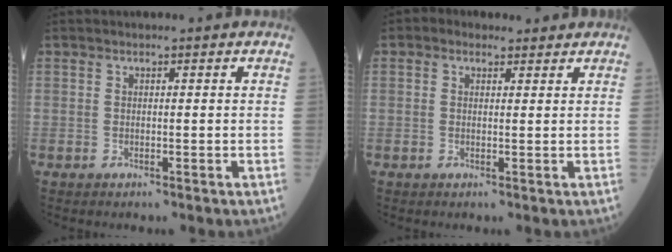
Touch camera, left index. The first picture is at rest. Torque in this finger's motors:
{"motor_torque": [0.84, -0.94, 0.00, 0.06]}